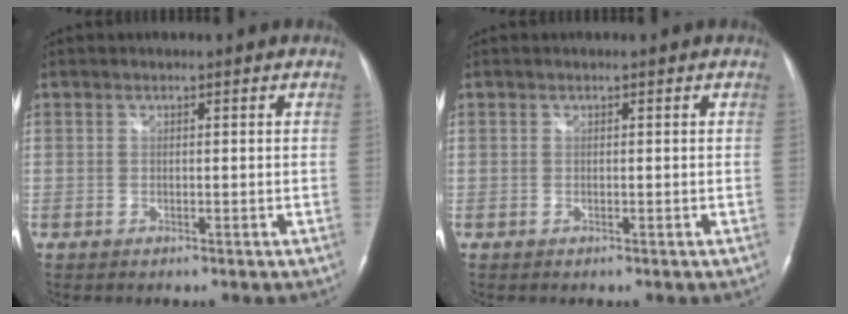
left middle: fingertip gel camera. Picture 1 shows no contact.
{"total": 0.0}